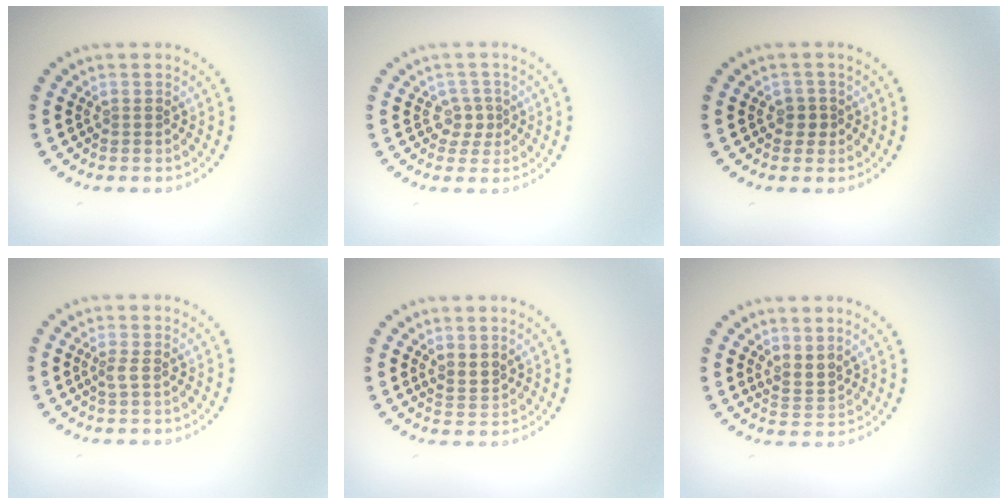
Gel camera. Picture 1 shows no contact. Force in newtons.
{"total": 1.7, "press": 1.3, "slide": 1.1}
{"total": 1.4, "press": 1.2, "slide": 0.6}
{"total": 1.0, "press": 0.7, "slide": 0.6}
{"total": 1.7, "press": 1.4, "slide": 0.9}
{"total": 2.0, "press": 1.4, "slide": 1.3}